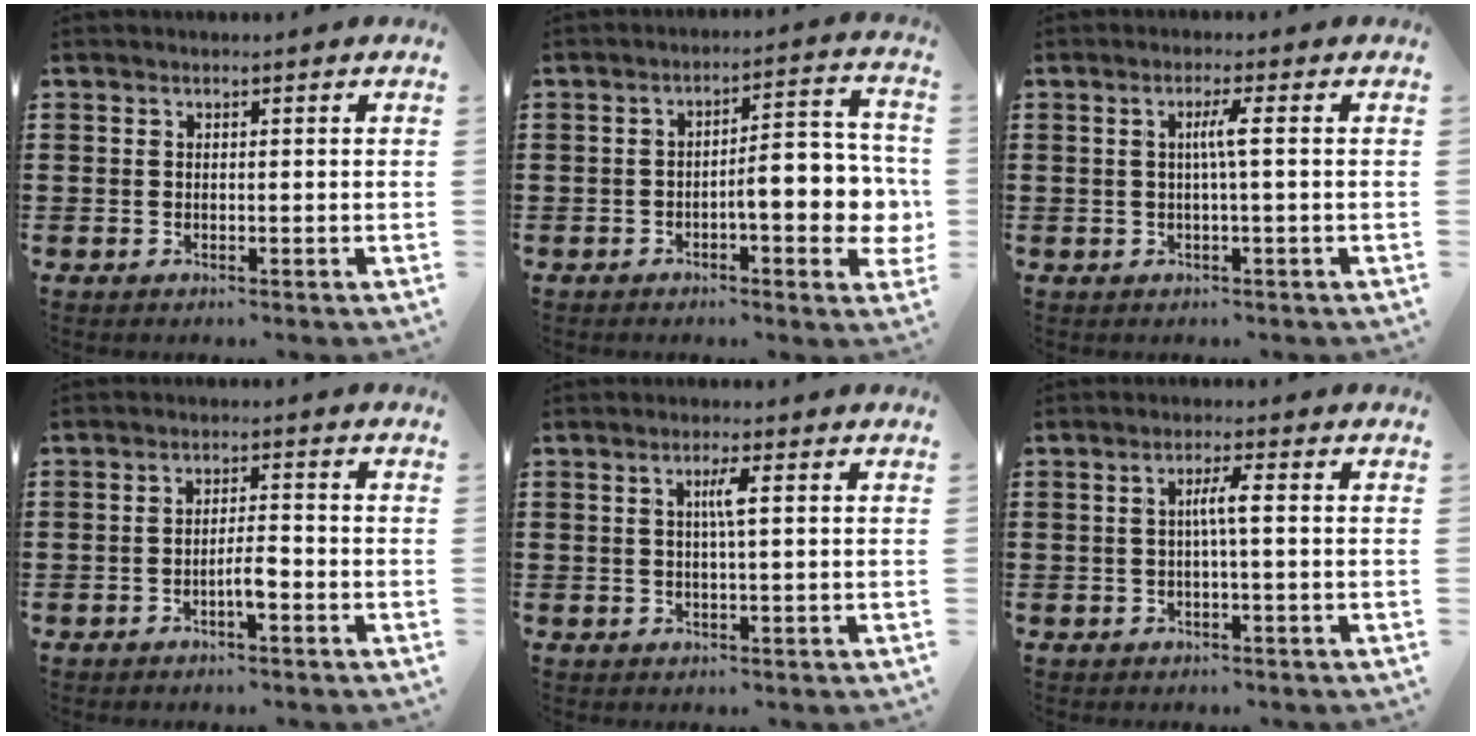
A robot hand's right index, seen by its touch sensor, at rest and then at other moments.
{"total": 8.7, "force": [-1.9, 3.0, 7.9], "torque": [-0.102, -0.009, -0.037]}
{"total": 2.9, "force": [0.1, -0.3, 2.8], "torque": [-0.053, -0.003, -0.004]}
{"total": 3.4, "force": [-1.6, 0.7, 2.9], "torque": [-0.058, 0.002, -0.031]}
{"total": 2.6, "force": [0.5, 0.0, 2.6], "torque": [-0.052, -0.001, 0.004]}
{"total": 3.0, "force": [-0.1, 0.0, 3.0], "torque": [-0.056, -0.001, -0.007]}